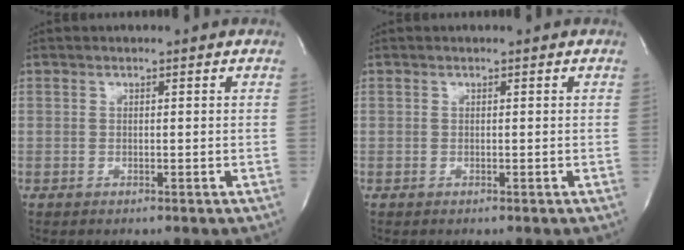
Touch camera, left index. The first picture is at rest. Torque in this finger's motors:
{"motor_torque": [0.00, 0.00, 0.00, 0.01]}